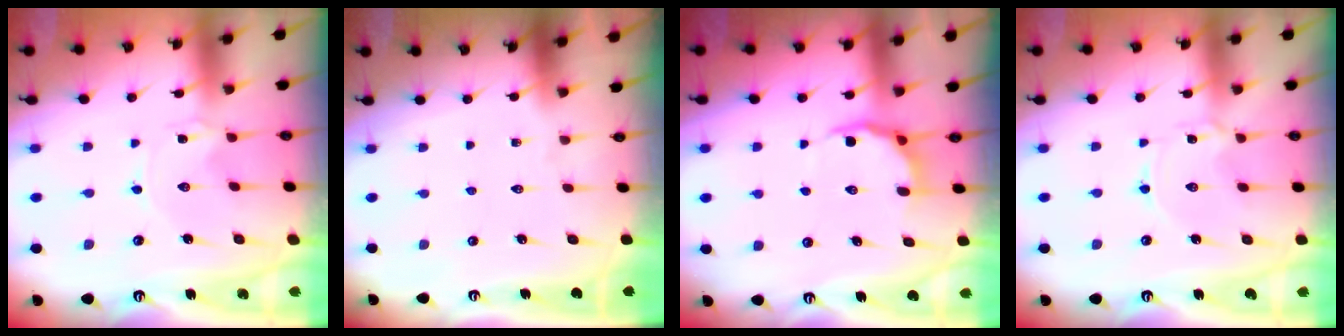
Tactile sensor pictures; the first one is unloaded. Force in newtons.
{"total": 0.0}
{"total": 5.3, "press": 4.9, "slide": 2.0}
{"total": 1.2, "press": 1.2, "slide": 0.2}